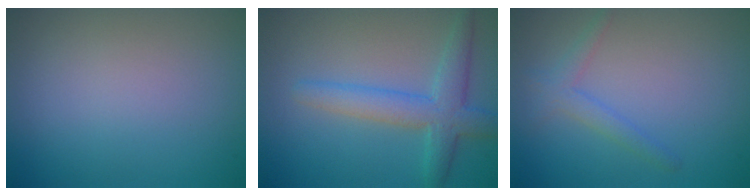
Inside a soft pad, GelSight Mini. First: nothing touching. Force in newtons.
{"total": 4.3, "press": 4.3, "slide": 0.1}
{"total": 1.8, "press": 1.8, "slide": 0.0}